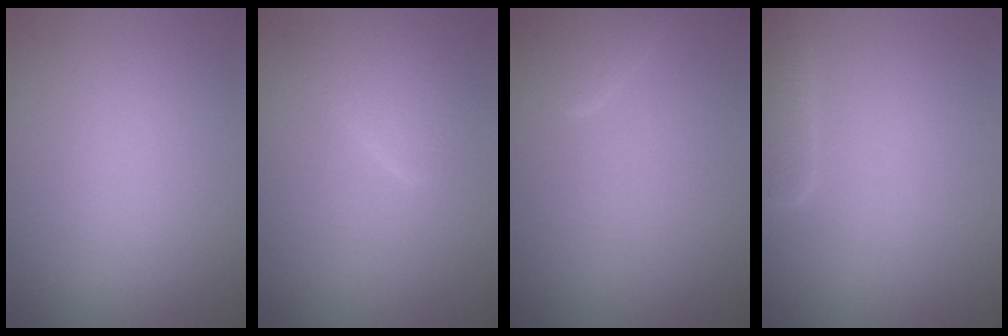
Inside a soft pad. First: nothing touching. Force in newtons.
{"total": 3.8, "press": 3.8, "slide": 0.2}
{"total": 1.7, "press": 1.7, "slide": 0.2}
{"total": 2.5, "press": 2.5, "slide": 0.3}